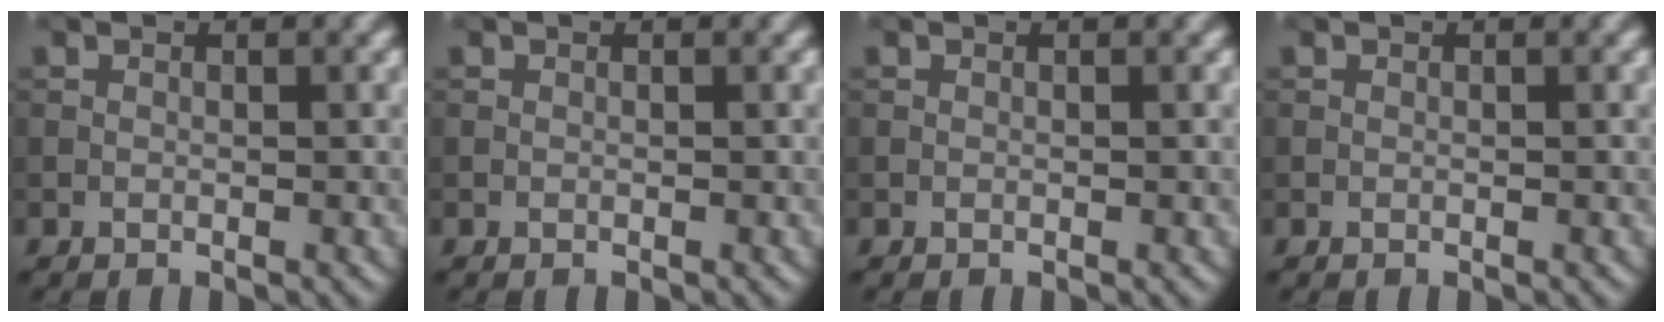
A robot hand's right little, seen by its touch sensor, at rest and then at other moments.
{"total": 0.0}
{"total": 0.0}
{"total": 0.0}